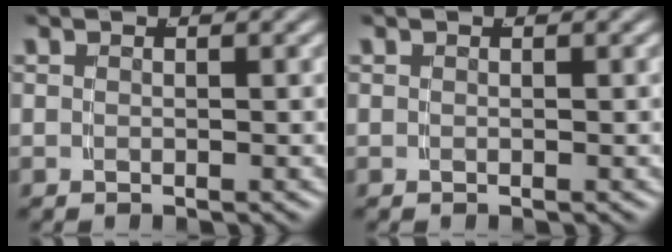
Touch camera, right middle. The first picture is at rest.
{"total": 0.0}